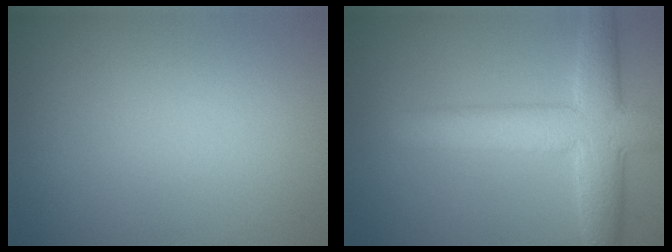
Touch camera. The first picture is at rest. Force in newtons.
{"total": 7.0, "press": 7.0, "slide": 0.3}